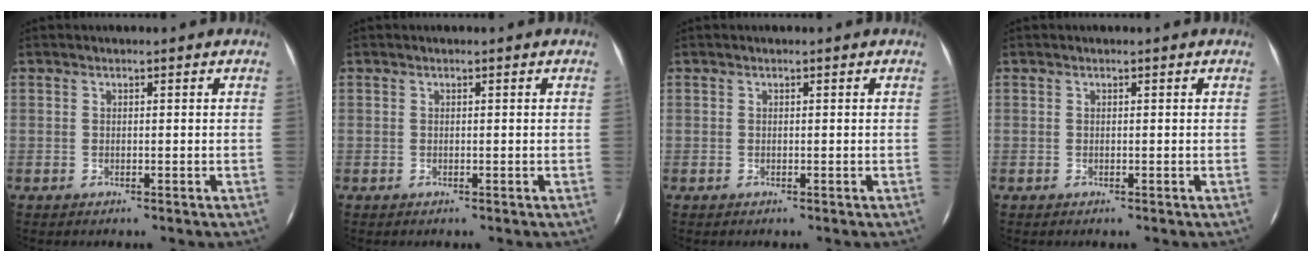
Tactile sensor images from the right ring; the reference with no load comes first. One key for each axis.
{"total": 0.0}
{"total": 0.0}
{"total": 0.0}